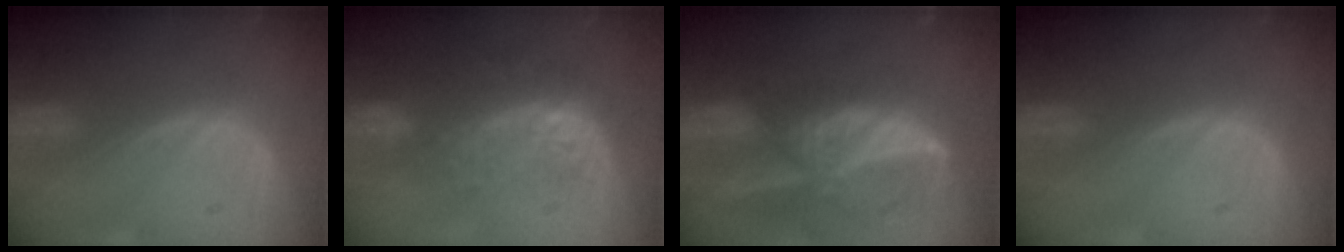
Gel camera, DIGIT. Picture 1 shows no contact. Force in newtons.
{"total": 9.7, "press": 8.4, "slide": 5.0}
{"total": 9.4, "press": 8.3, "slide": 4.6}
{"total": 0.0}